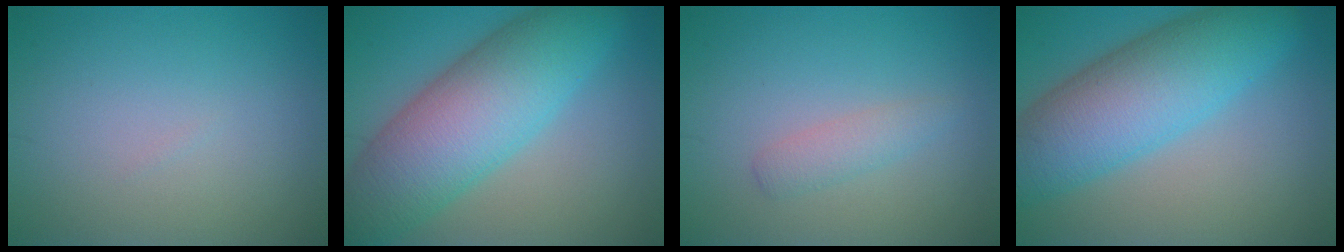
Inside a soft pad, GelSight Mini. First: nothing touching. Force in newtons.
{"total": 10.6, "press": 10.6, "slide": 0.4}
{"total": 1.7, "press": 1.7, "slide": 0.1}
{"total": 9.6, "press": 9.6, "slide": 0.1}